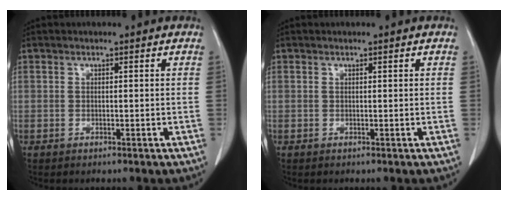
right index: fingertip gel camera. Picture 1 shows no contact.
{"total": 0.0}